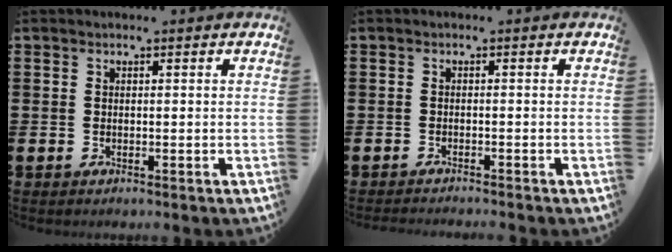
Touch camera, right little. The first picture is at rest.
{"total": 0.9, "force": [-0.9, -0.2, 0.0], "torque": [0.000, 0.000, -0.019]}